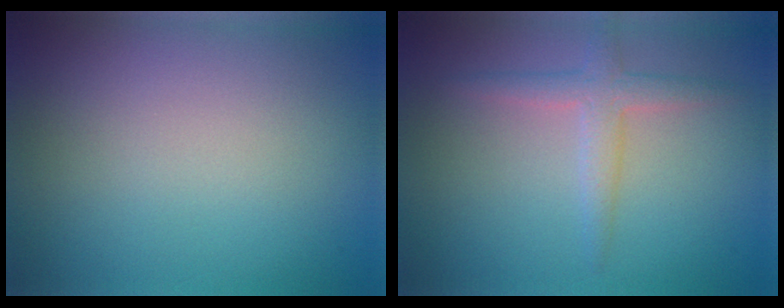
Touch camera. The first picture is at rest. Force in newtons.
{"total": 2.4, "press": 2.4, "slide": 0.0}